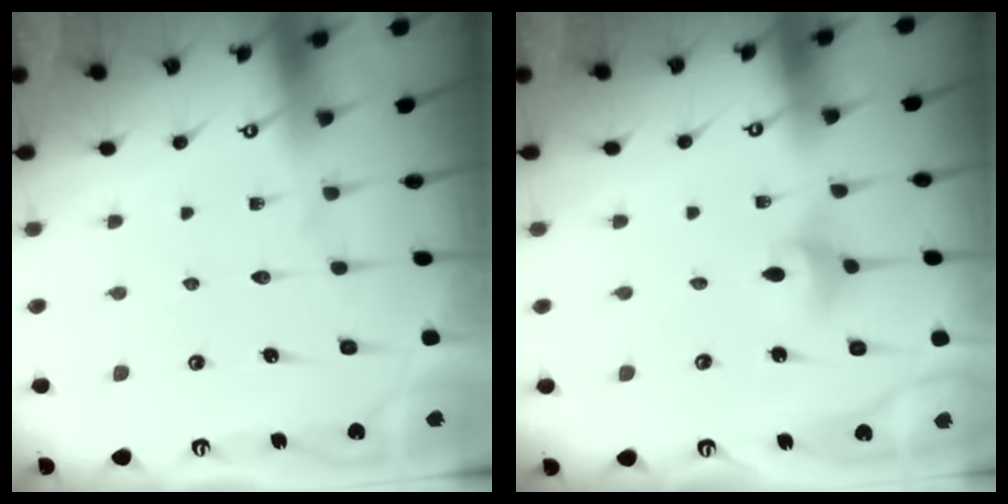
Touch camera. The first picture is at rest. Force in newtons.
{"total": 3.6, "press": 3.6, "slide": 0.7}